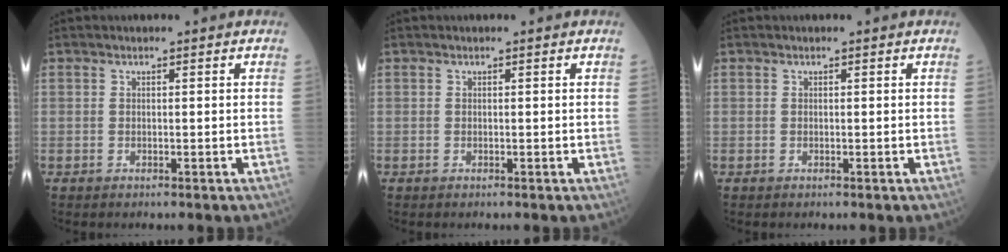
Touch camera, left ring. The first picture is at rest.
{"total": 0.0}
{"total": 0.0}